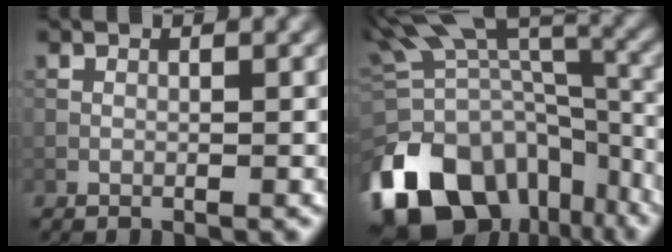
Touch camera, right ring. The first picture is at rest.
{"total": 16.7, "force": [-9.0, 9.9, 10.0], "torque": [-0.237, -0.020, -0.131]}